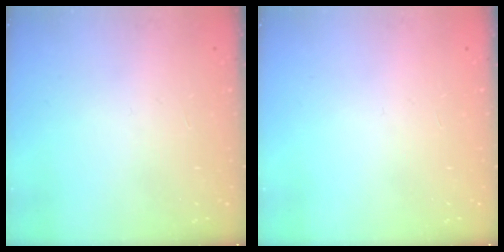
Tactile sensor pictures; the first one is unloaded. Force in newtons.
{"total": 0.0}